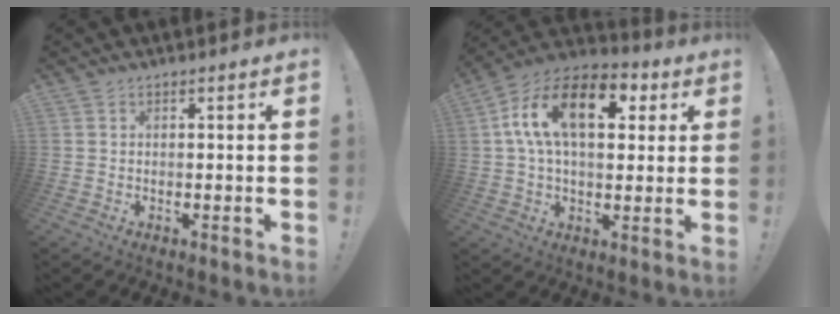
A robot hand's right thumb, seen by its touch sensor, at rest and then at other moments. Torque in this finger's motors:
{"motor_torque": [2.49, 2.52, 0.45, 0.14, 0.35]}